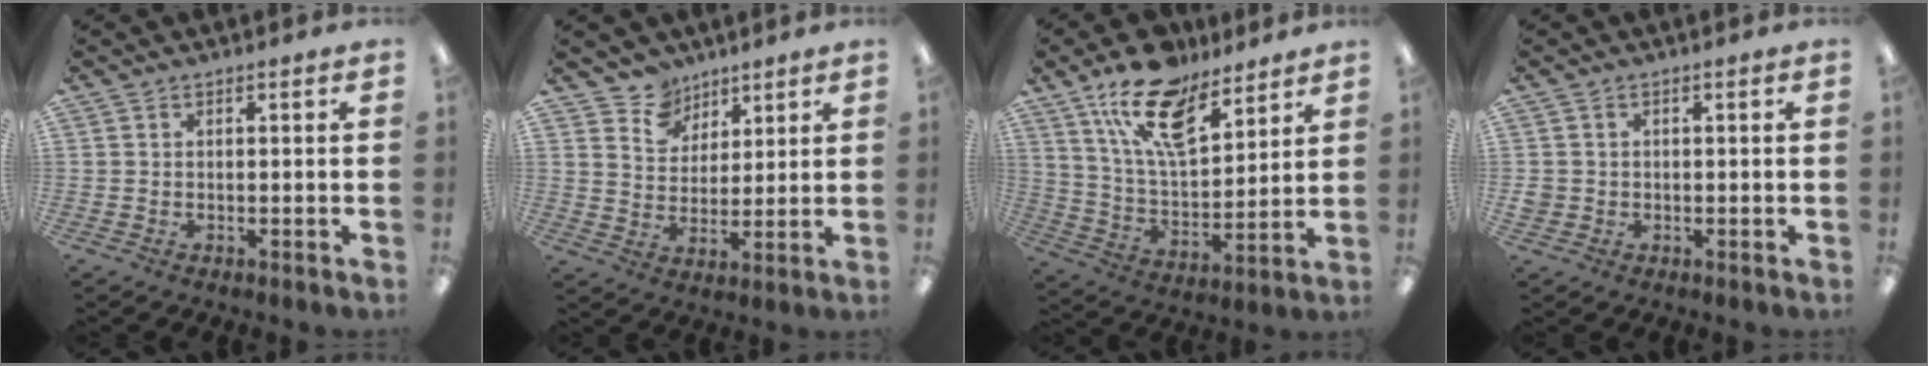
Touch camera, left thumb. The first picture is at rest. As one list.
[{"total": 8.3, "force": [6.2, 5.5, 0.3], "torque": [-0.020, -0.046, 0.119]}, {"total": 16.7, "force": [11.7, 7.4, 9.3], "torque": [-0.172, -0.056, 0.209]}, {"total": 2.2, "force": [-0.1, 2.1, 0.5], "torque": [-0.009, 0.003, -0.002]}]